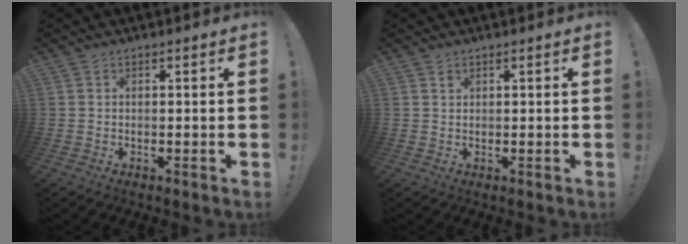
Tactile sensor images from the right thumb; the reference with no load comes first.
{"total": 0.8, "force": [0.5, 0.6, 0.2], "torque": [0.000, -0.001, 0.009]}